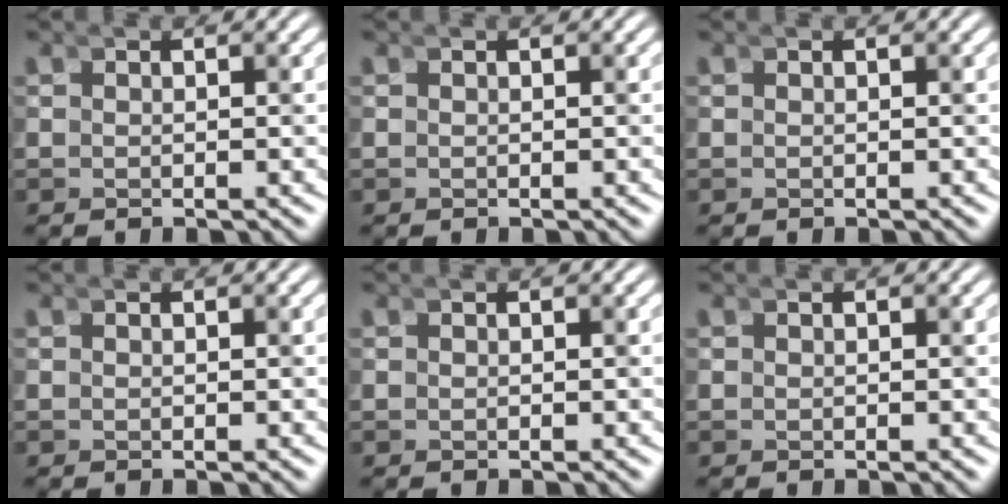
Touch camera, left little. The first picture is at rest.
{"total": 0.0}
{"total": 0.0}
{"total": 0.0}
{"total": 0.0}
{"total": 0.0}